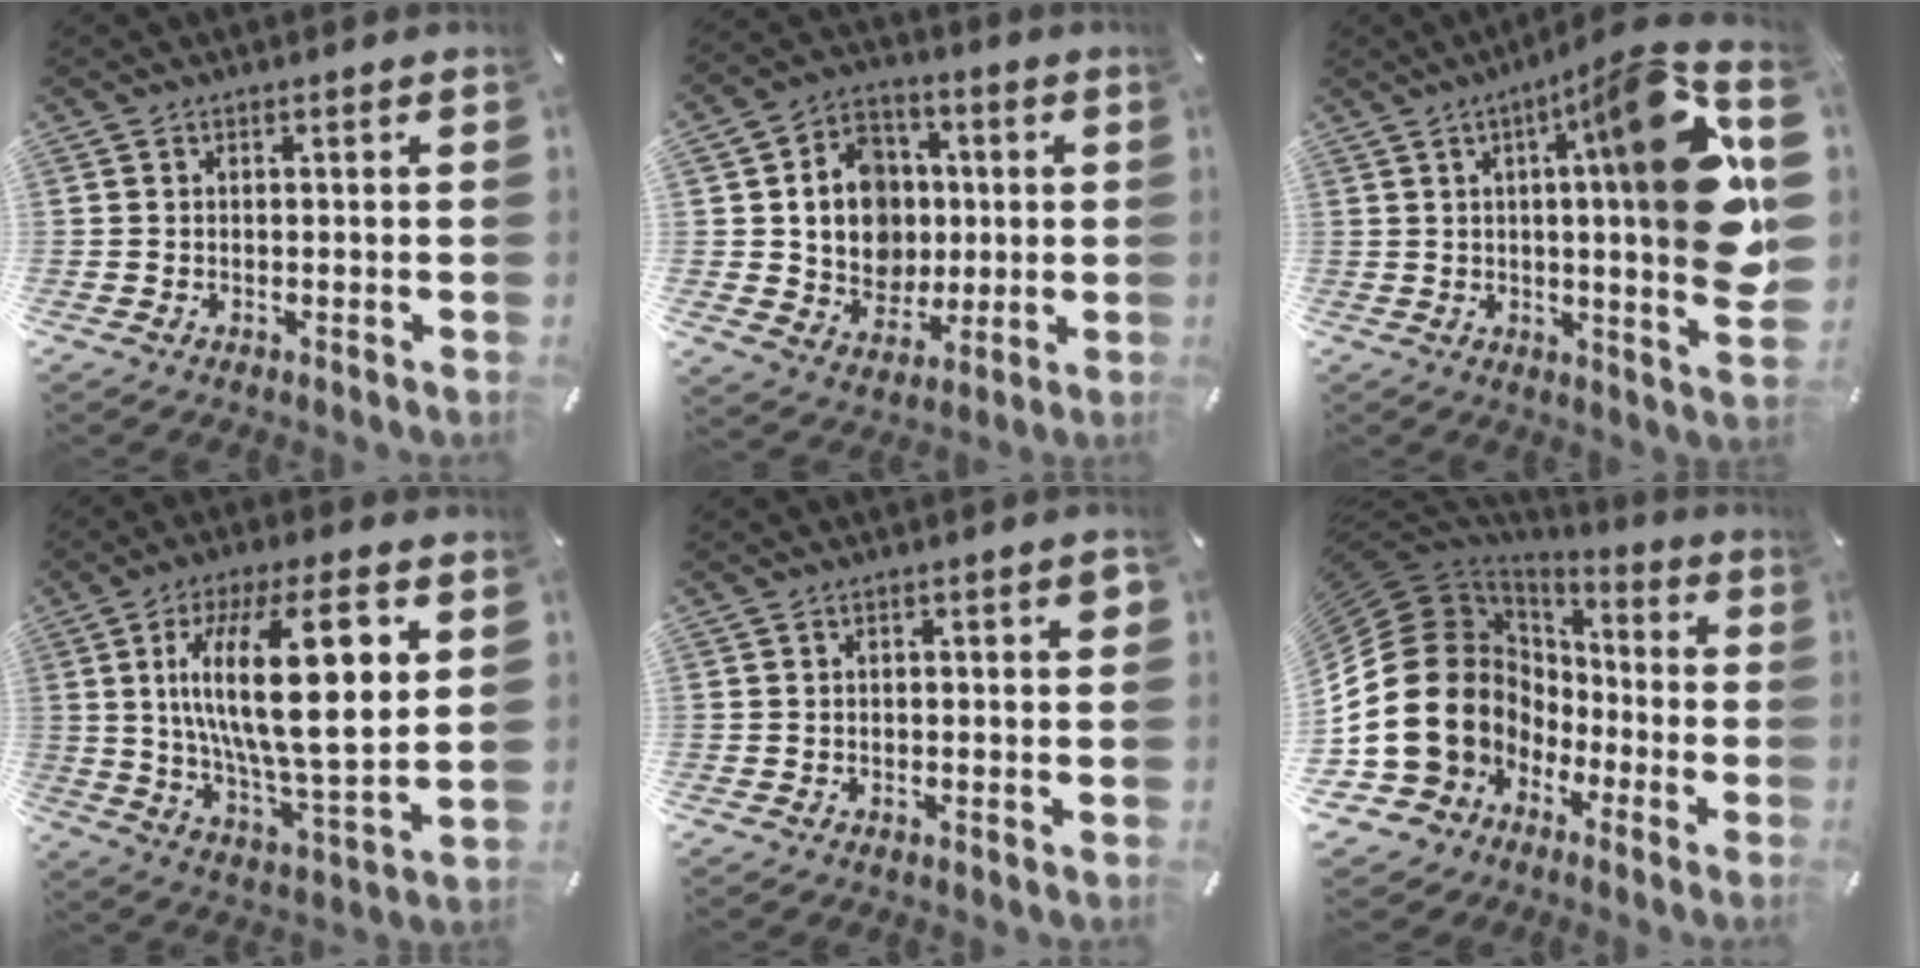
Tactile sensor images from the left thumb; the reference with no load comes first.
{"total": 13.7, "force": [0.7, 12.5, 5.7], "torque": [-0.104, 0.008, 0.023]}
{"total": 25.0, "force": [5.2, 4.2, 24.0], "torque": [-0.338, -0.042, 0.068]}
{"total": 23.1, "force": [7.1, 7.7, 20.5], "torque": [-0.380, -0.023, 0.093]}
{"total": 1.9, "force": [0.0, 0.7, 1.8], "torque": [-0.031, 0.004, -0.002]}
{"total": 21.1, "force": [-1.3, 18.3, 10.5], "torque": [-0.239, -0.016, 0.005]}